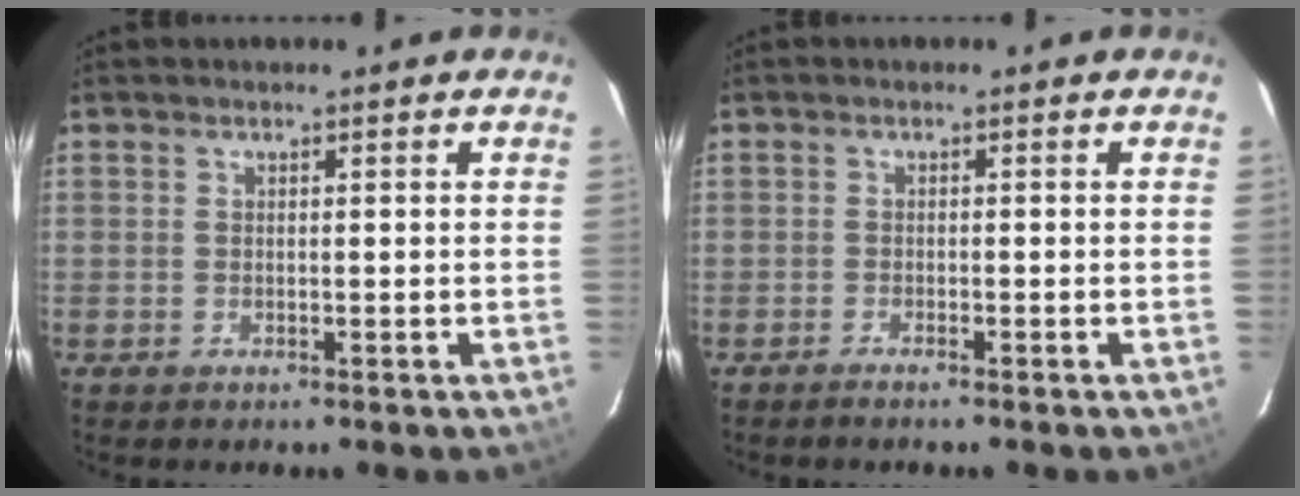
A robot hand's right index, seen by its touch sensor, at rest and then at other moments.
{"total": 1.2, "force": [-1.1, 0.0, 0.5], "torque": [-0.016, -0.001, -0.023]}